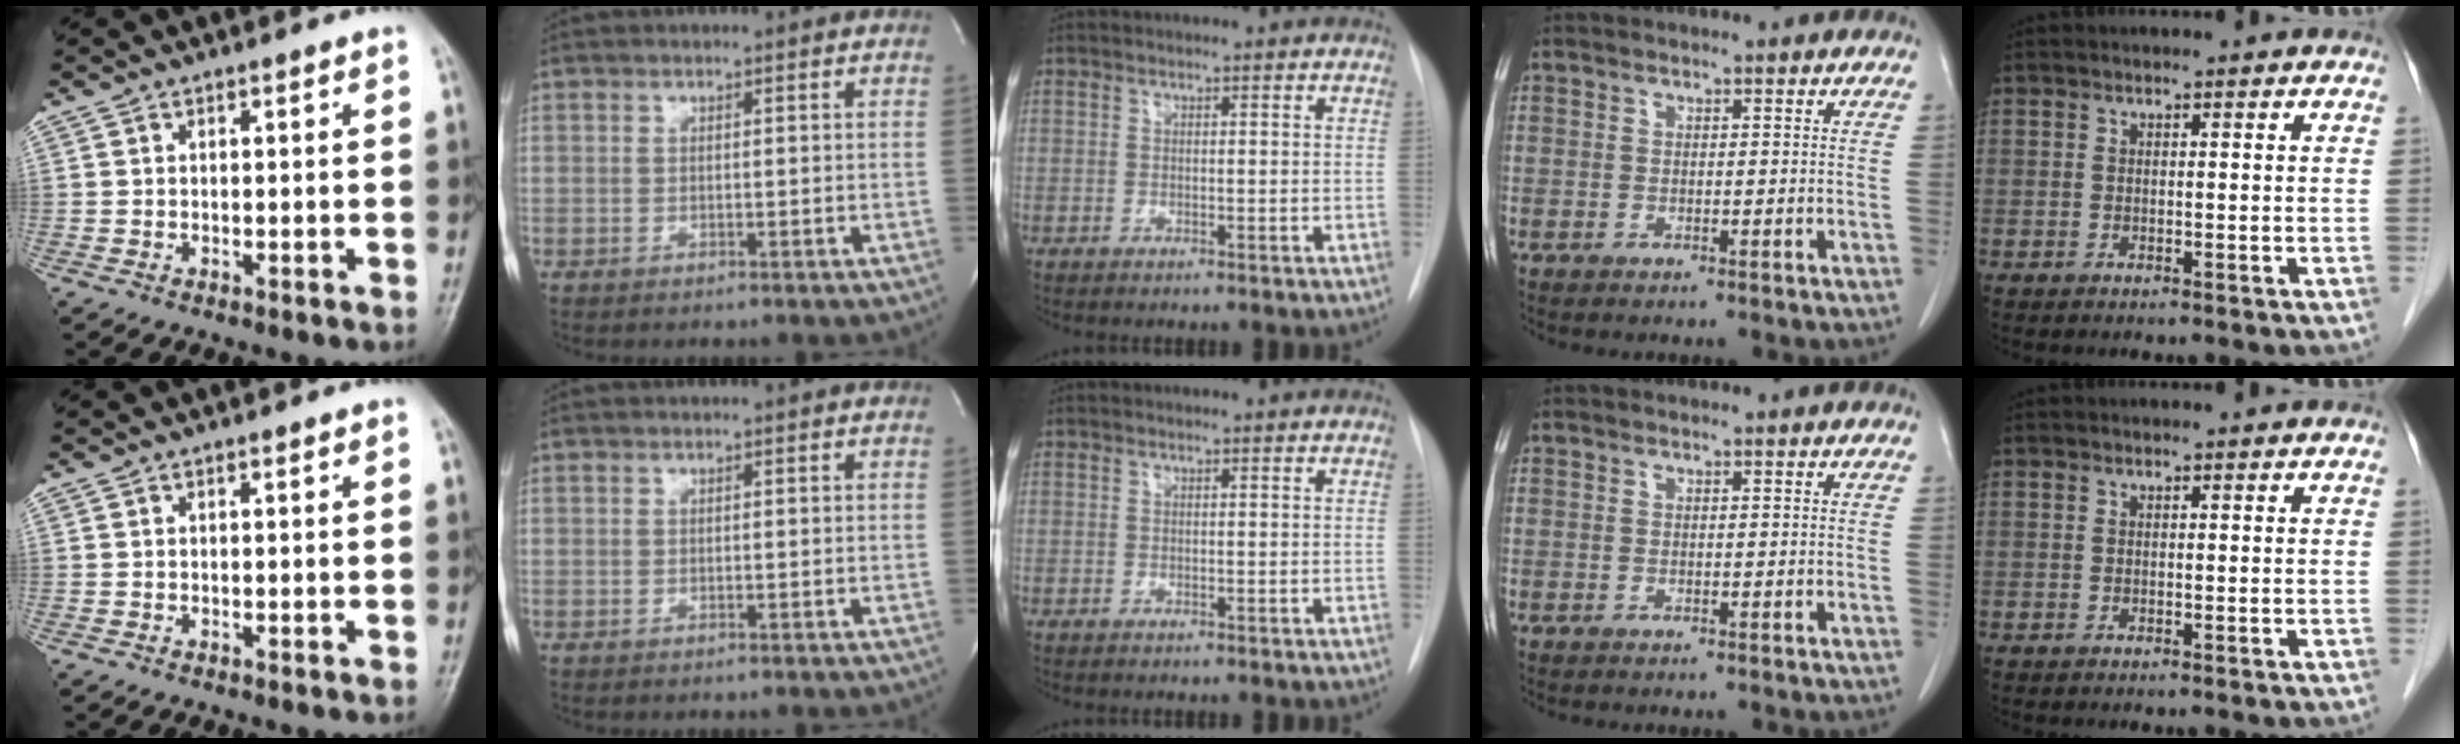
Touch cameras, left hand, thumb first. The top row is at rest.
{}